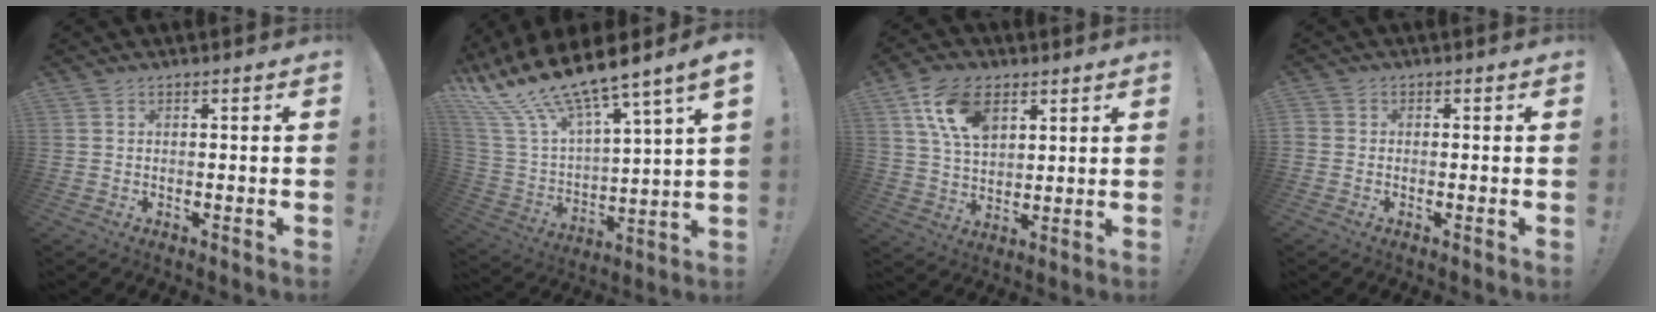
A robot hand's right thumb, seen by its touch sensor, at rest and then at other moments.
{"total": 15.0, "force": [12.8, 2.5, 7.3], "torque": [-0.151, -0.102, 0.218]}
{"total": 13.2, "force": [6.4, 8.1, 8.2], "torque": [-0.153, -0.011, 0.123]}
{"total": 1.0, "force": [-0.5, 0.8, 0.2], "torque": [-0.005, 0.006, -0.009]}